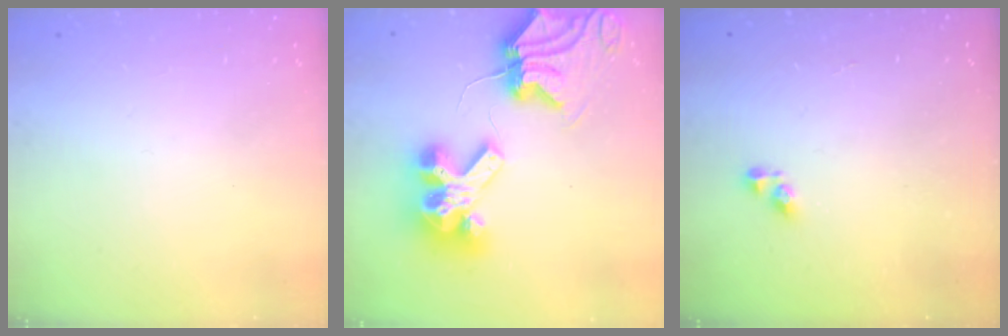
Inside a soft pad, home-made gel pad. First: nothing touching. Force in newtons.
{"total": 15.4, "press": 15.3, "slide": 2.1}
{"total": 4.1, "press": 4.1, "slide": 0.5}